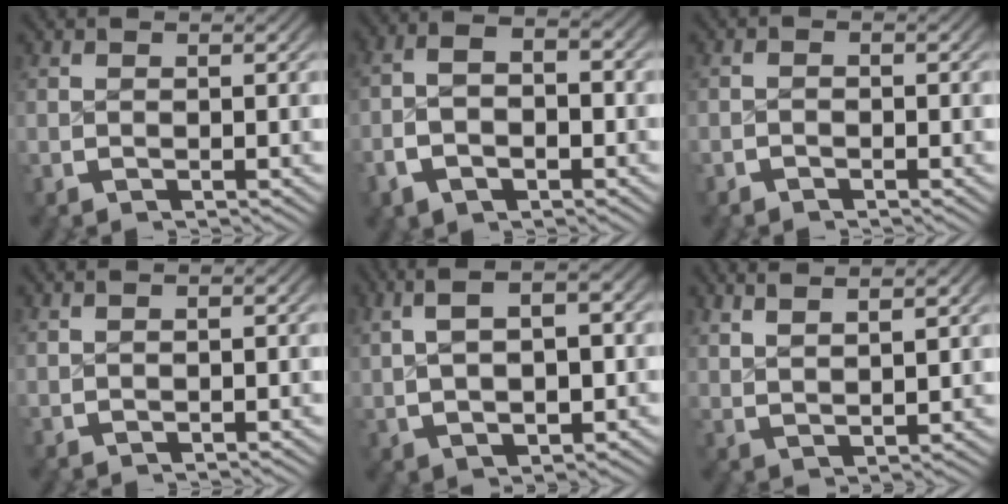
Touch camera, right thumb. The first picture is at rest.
{"total": 5.0, "force": [-1.0, 3.1, 3.9], "torque": [-0.074, 0.000, -0.026]}
{"total": 0.9, "force": [-0.9, 0.3, 0.0], "torque": [0.004, 0.001, -0.021]}
{"total": 0.6, "force": [0.5, 0.0, 0.3], "torque": [-0.004, 0.002, 0.014]}
{"total": 6.5, "force": [1.5, 3.4, 5.4], "torque": [-0.082, 0.011, 0.031]}
{"total": 3.8, "force": [3.2, 0.8, 1.8], "torque": [-0.024, 0.006, 0.067]}